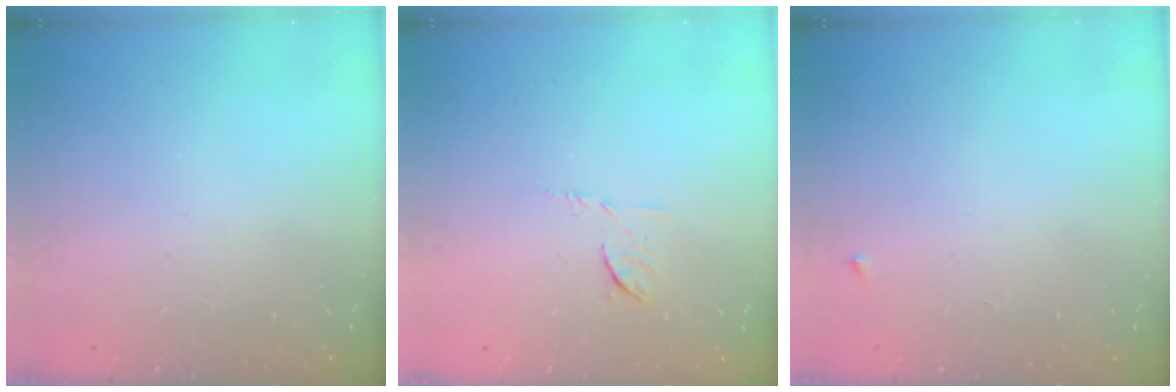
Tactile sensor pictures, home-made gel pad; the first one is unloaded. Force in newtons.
{"total": 6.1, "press": 6.1, "slide": 0.7}
{"total": 2.3, "press": 2.3, "slide": 0.3}